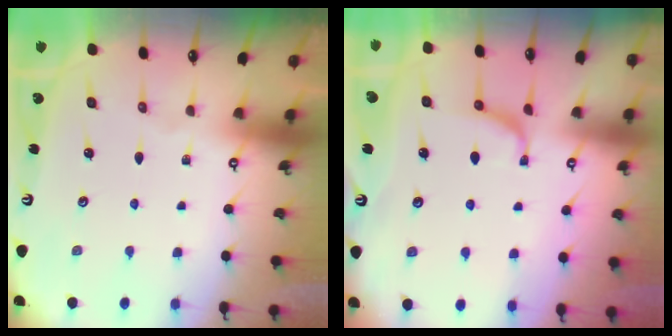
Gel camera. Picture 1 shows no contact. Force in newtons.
{"total": 1.2, "press": 1.2, "slide": 0.4}